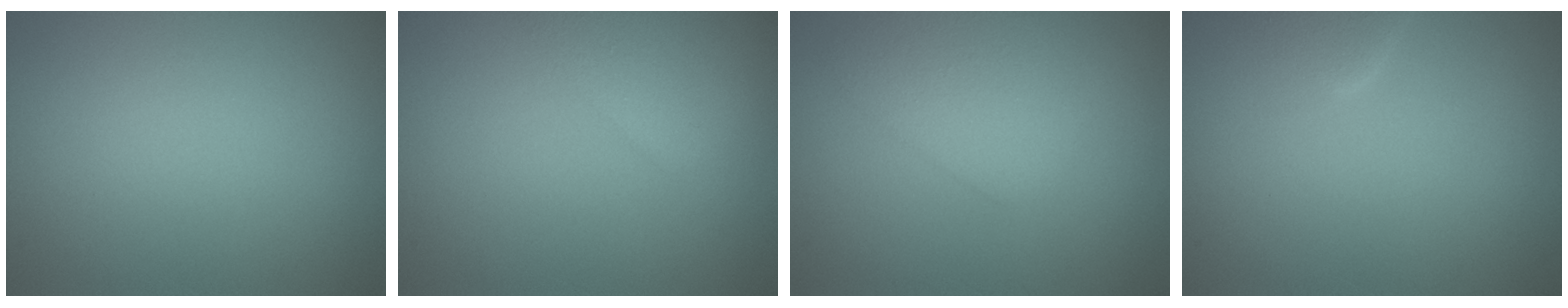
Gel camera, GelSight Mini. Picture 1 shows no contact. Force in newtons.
{"total": 4.4, "press": 4.4, "slide": 0.2}
{"total": 2.9, "press": 2.9, "slide": 0.0}
{"total": 1.9, "press": 1.9, "slide": 0.1}